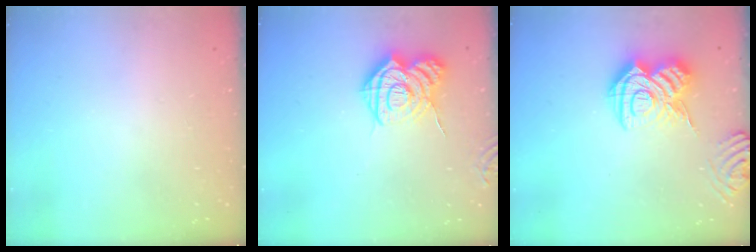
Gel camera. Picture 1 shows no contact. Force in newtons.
{"total": 14.6, "press": 14.5, "slide": 1.4}
{"total": 14.7, "press": 14.6, "slide": 1.4}